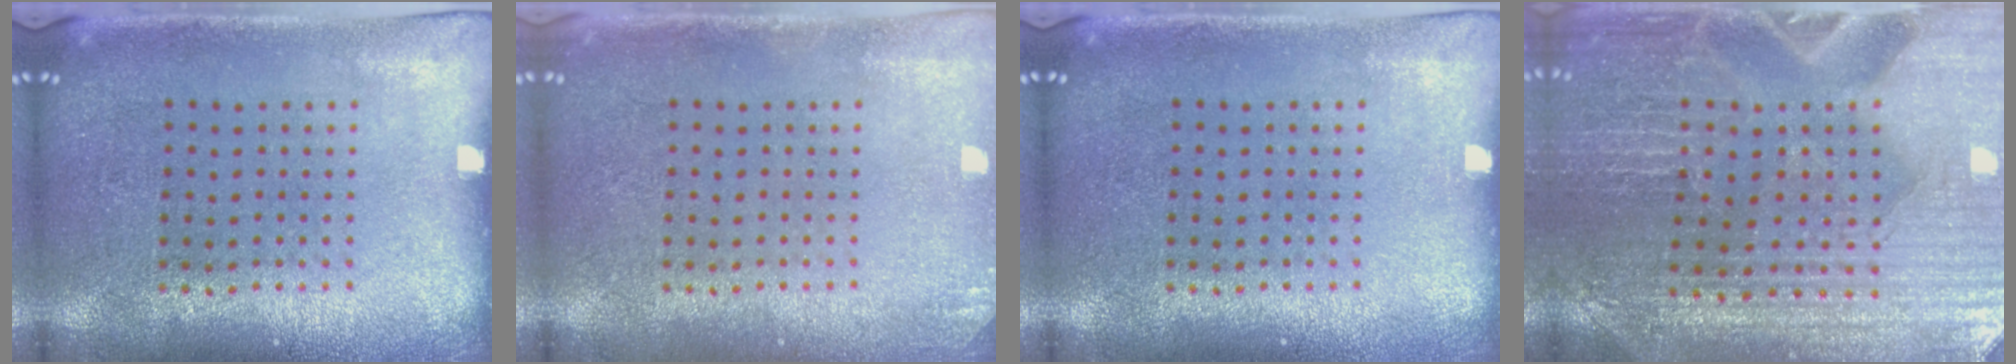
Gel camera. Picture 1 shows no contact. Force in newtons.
{"total": 1.0, "press": 1.0, "slide": 0.1}
{"total": 0.0}
{"total": 2.9, "press": 2.8, "slide": 0.3}